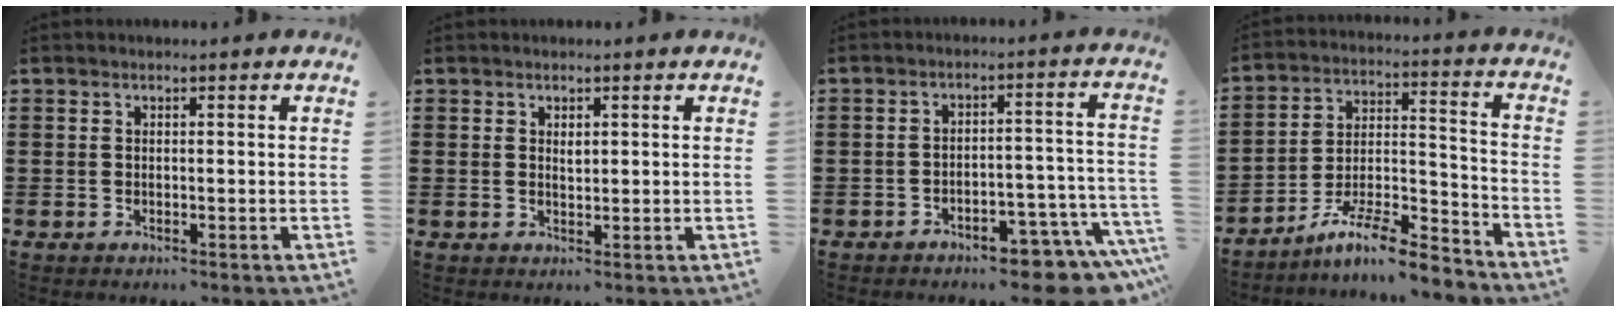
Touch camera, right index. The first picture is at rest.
{"total": 1.1, "force": [0.6, 0.5, 0.8], "torque": [-0.007, 0.001, 0.008]}
{"total": 6.4, "force": [-5.6, 1.1, 2.9], "torque": [-0.044, 0.004, -0.103]}
{"total": 10.4, "force": [-8.9, 1.5, 5.3], "torque": [-0.081, 0.024, -0.167]}